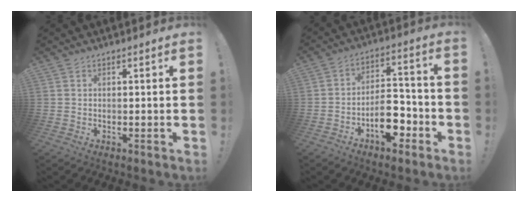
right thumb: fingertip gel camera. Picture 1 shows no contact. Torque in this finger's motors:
{"motor_torque": [0.59, 0.61, 1.01, -1.07, 0.00]}